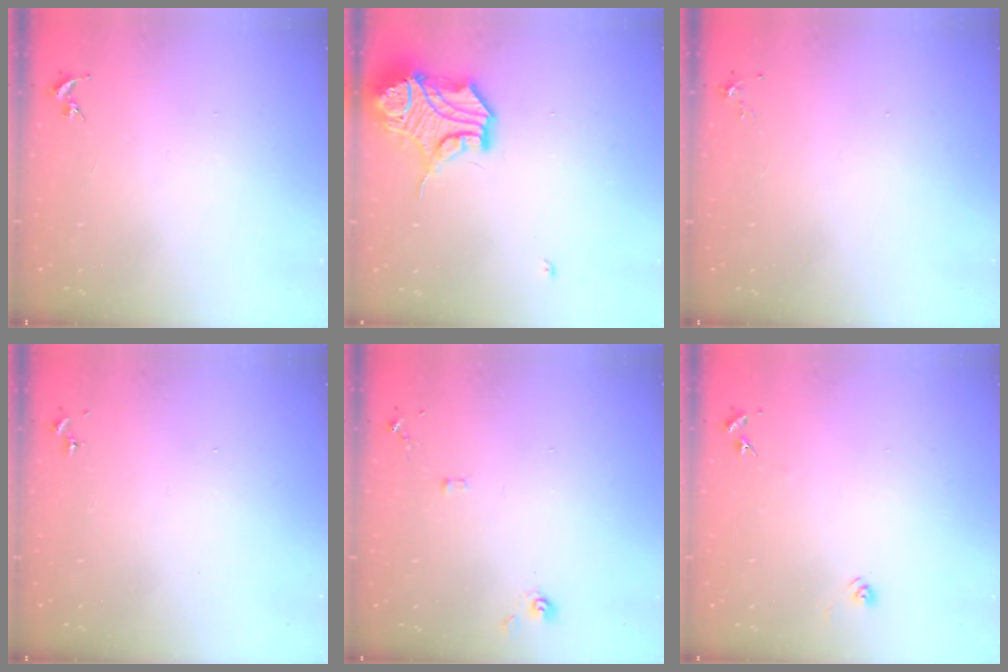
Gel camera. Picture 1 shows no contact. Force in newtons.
{"total": 16.3, "press": 16.2, "slide": 2.1}
{"total": 4.5, "press": 4.4, "slide": 0.6}
{"total": 0.0}
{"total": 4.8, "press": 4.8, "slide": 0.3}
{"total": 6.3, "press": 6.3, "slide": 0.5}